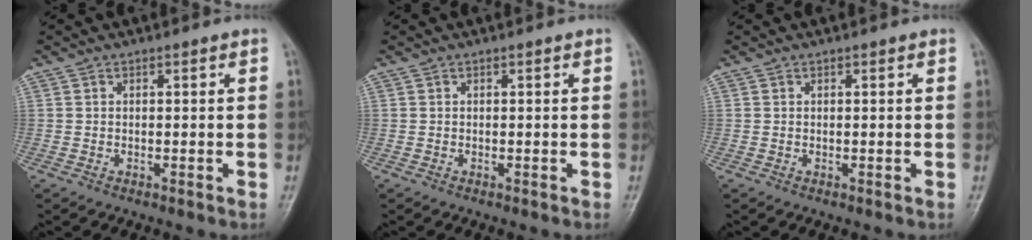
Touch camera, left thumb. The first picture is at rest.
{"total": 0.0}
{"total": 0.0}